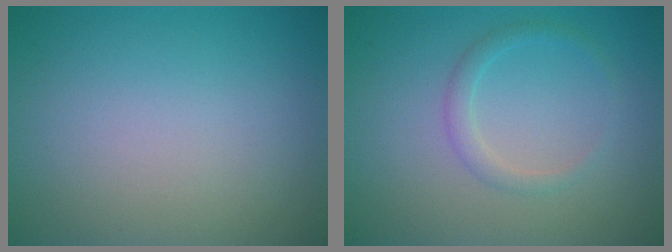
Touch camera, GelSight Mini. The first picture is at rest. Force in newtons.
{"total": 1.5, "press": 1.5, "slide": 0.1}